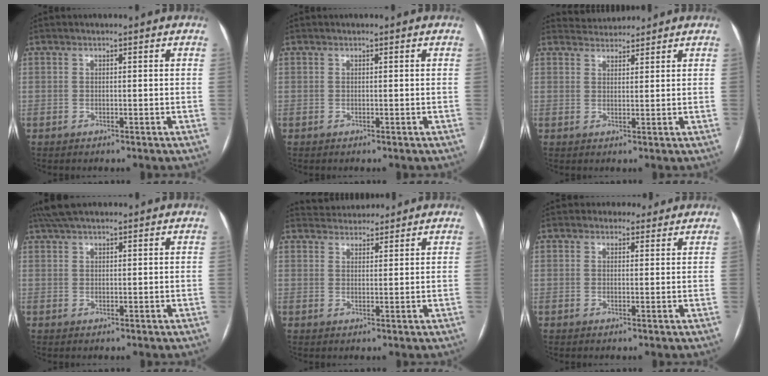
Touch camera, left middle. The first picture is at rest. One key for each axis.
{"total": 0.0}
{"total": 3.0, "fx": 3.0, "fy": 0.3, "fz": -0.4, "tx": -0.002, "ty": 0.017, "tz": 0.054}
{"total": 5.1, "fx": 4.2, "fy": 1.2, "fz": 2.6, "tx": -0.047, "ty": 0.034, "tz": 0.076}
{"total": 4.6, "fx": 4.5, "fy": 1.1, "fz": 0.3, "tx": -0.006, "ty": 0.023, "tz": 0.070}
{"total": 2.7, "fx": 2.2, "fy": 1.6, "fz": -0.2, "tx": 0.010, "ty": 0.004, "tz": 0.020}